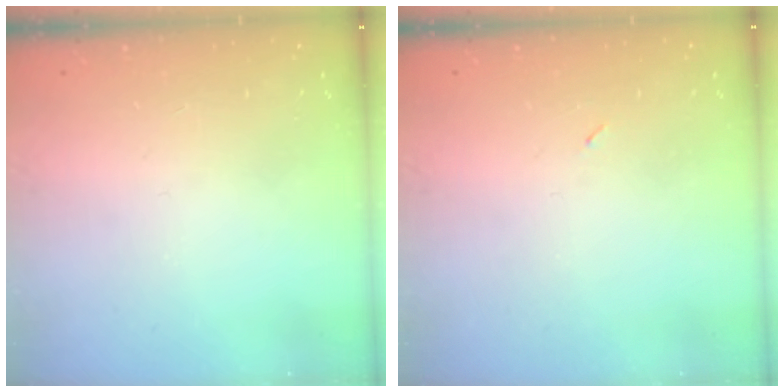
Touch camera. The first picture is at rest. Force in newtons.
{"total": 2.2, "press": 2.1, "slide": 0.9}